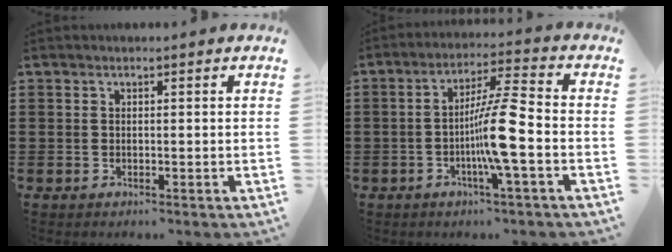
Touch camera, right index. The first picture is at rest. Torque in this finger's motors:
{"motor_torque": [2.14, 0.00, 0.87, 0.21]}